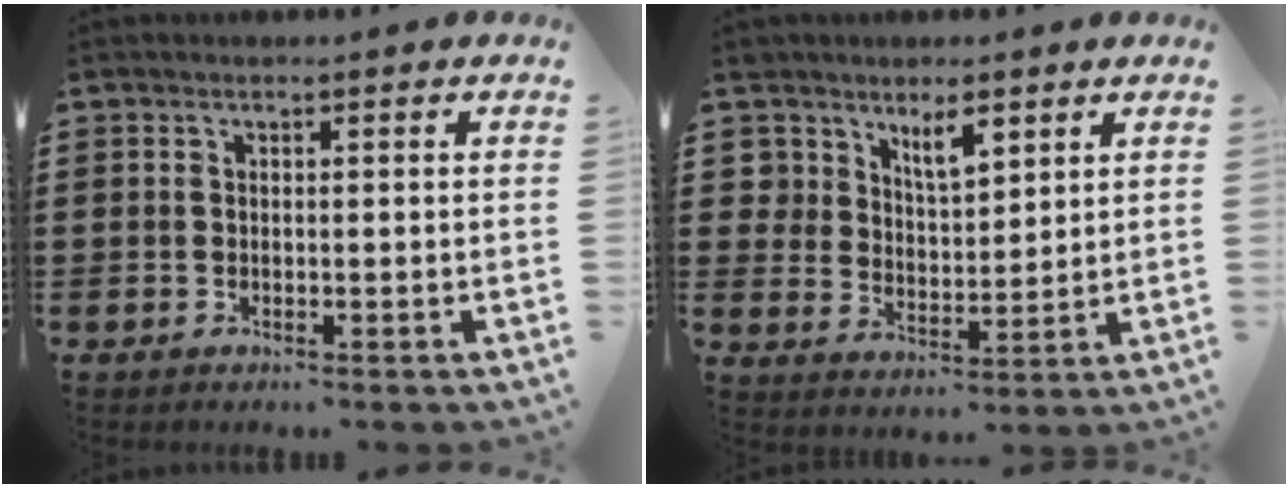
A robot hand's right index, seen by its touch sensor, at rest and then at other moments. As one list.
[{"total": 5.7, "force": [4.3, 3.1, 2.1], "torque": [-0.048, -0.003, 0.075]}]